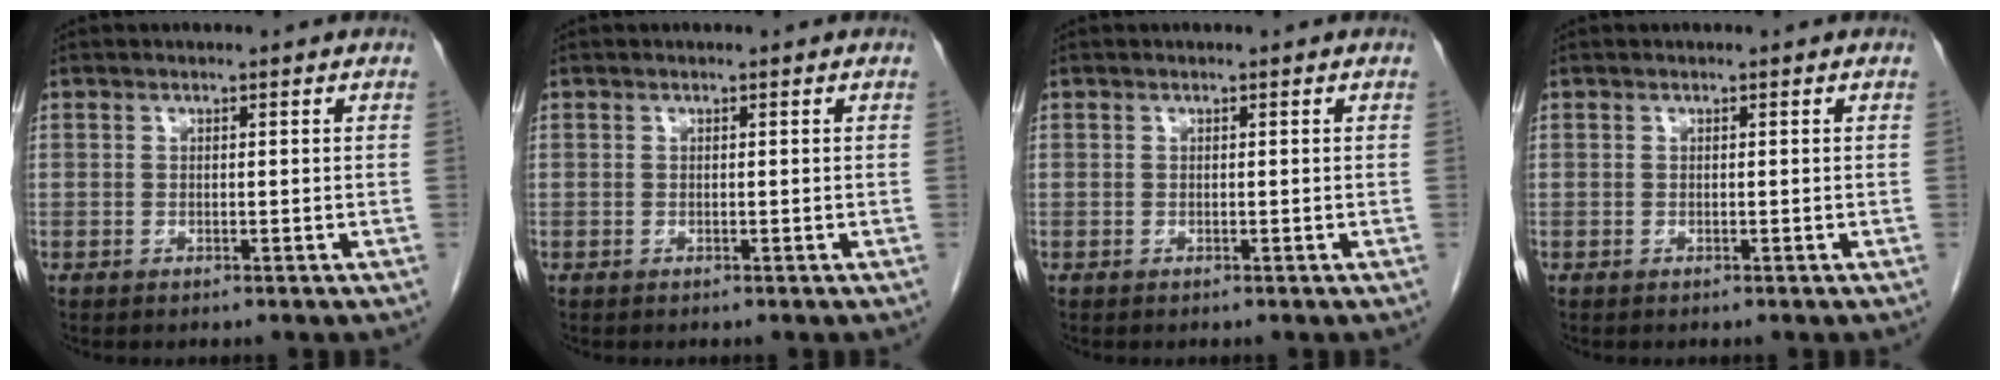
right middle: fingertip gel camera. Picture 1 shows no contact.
{"total": 0.0}
{"total": 0.0}
{"total": 0.0}